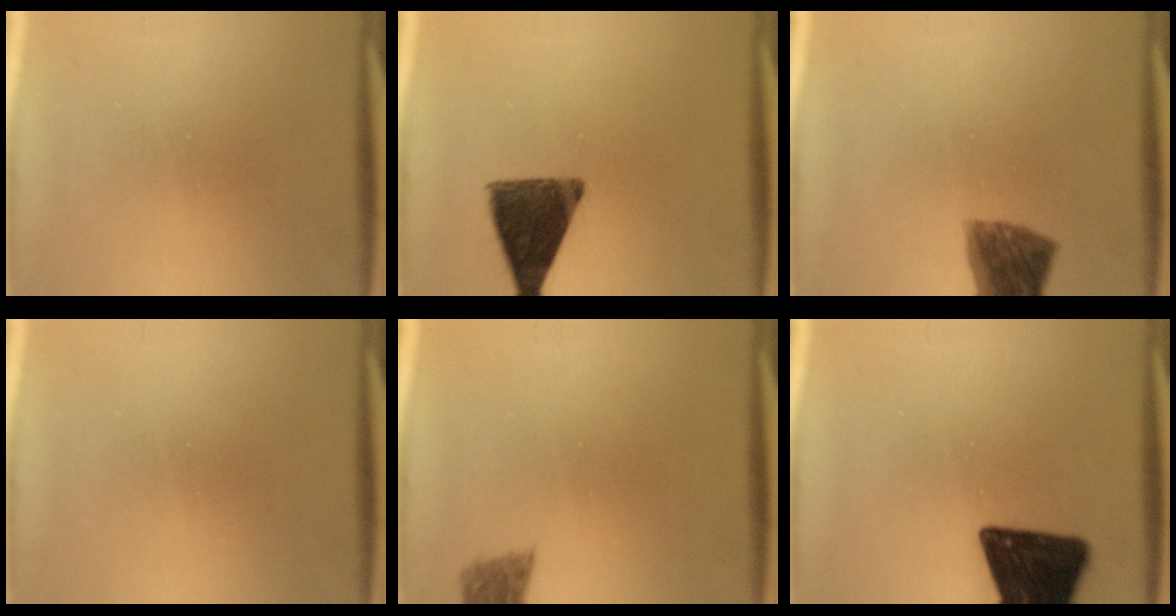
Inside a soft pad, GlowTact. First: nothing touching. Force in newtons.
{"total": 11.5}
{"total": 8.8}
{"total": 0.0}
{"total": 2.7}
{"total": 17.7}